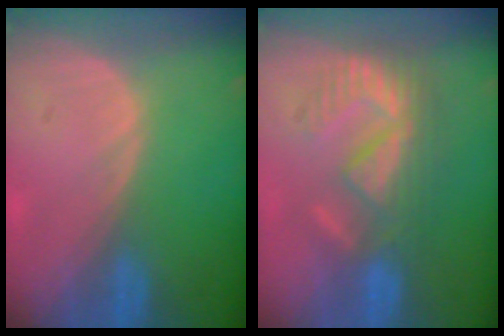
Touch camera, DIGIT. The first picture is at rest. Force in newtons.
{"total": 9.5, "press": 8.1, "slide": 4.8}